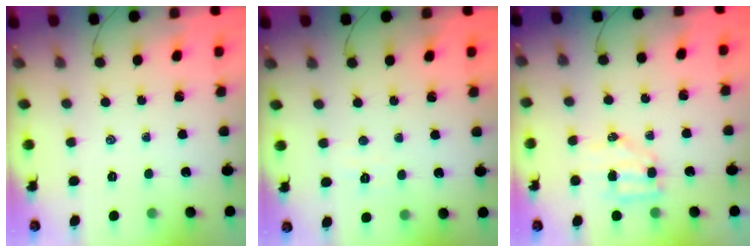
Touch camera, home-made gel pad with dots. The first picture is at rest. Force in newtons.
{"total": 3.2, "press": 3.1, "slide": 0.8}
{"total": 5.4, "press": 5.3, "slide": 0.7}